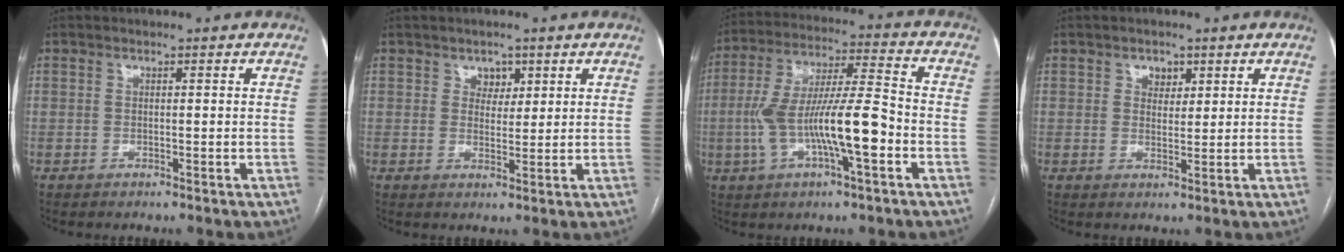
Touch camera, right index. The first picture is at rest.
{"total": 2.8, "force": [1.5, 2.0, 1.2], "torque": [-0.012, 0.001, 0.024]}
{"total": 14.2, "force": [-3.7, 2.1, 13.6], "torque": [-0.260, 0.014, -0.064]}
{"total": 2.6, "force": [1.3, 1.8, 1.2], "torque": [-0.017, 0.002, 0.021]}